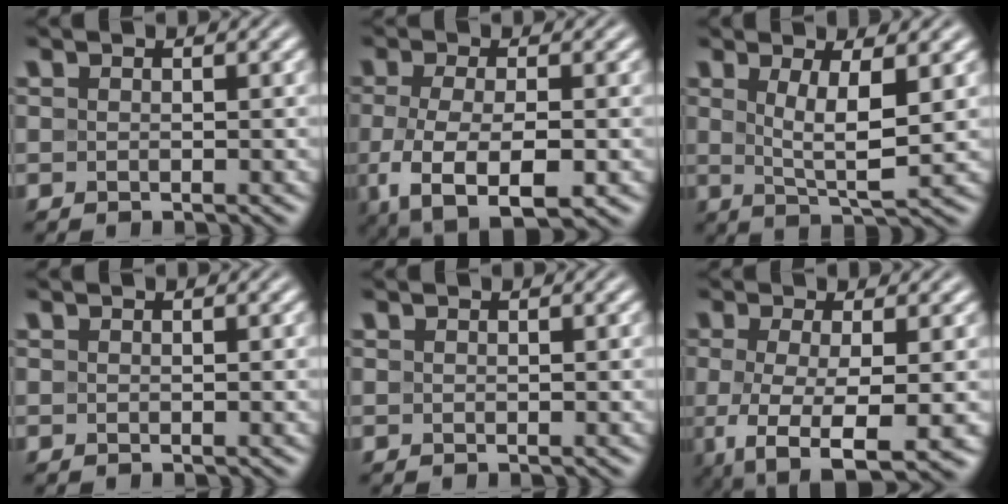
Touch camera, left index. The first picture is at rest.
{"total": 7.2, "force": [-2.4, 3.1, 6.0], "torque": [-0.126, -0.020, -0.038]}
{"total": 4.6, "force": [1.0, 1.1, 4.3], "torque": [-0.078, -0.007, 0.023]}
{"total": 0.0}
{"total": 0.0}
{"total": 6.9, "force": [-1.8, 2.0, 6.3], "torque": [-0.119, -0.017, -0.027]}